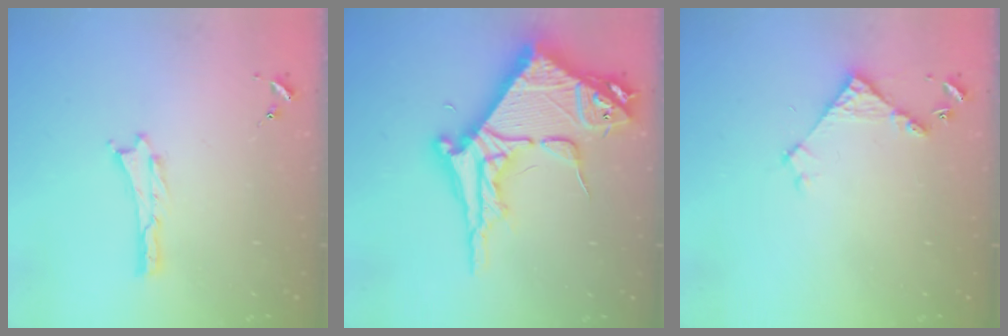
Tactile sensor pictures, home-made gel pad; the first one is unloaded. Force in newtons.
{"total": 15.7, "press": 15.6, "slide": 1.7}
{"total": 3.8, "press": 3.8, "slide": 0.3}